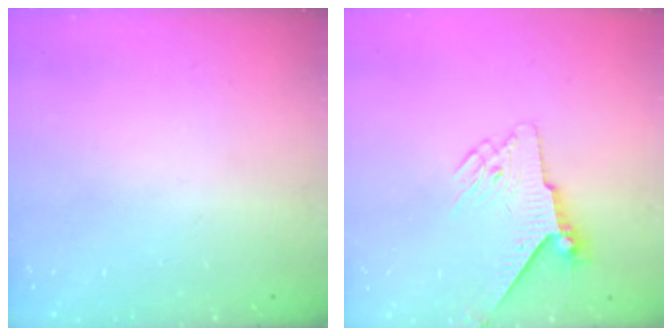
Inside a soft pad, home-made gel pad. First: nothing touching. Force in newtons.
{"total": 6.4, "press": 6.3, "slide": 1.1}